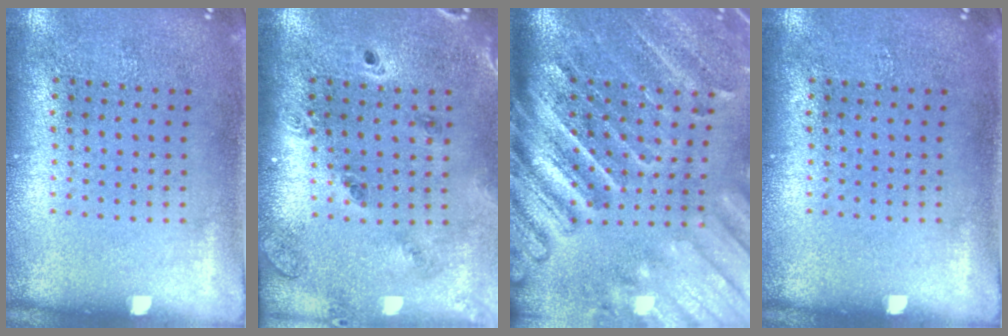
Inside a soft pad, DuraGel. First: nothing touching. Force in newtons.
{"total": 1.4, "press": 1.4, "slide": 0.2}
{"total": 4.4, "press": 3.6, "slide": 2.6}
{"total": 0.0}